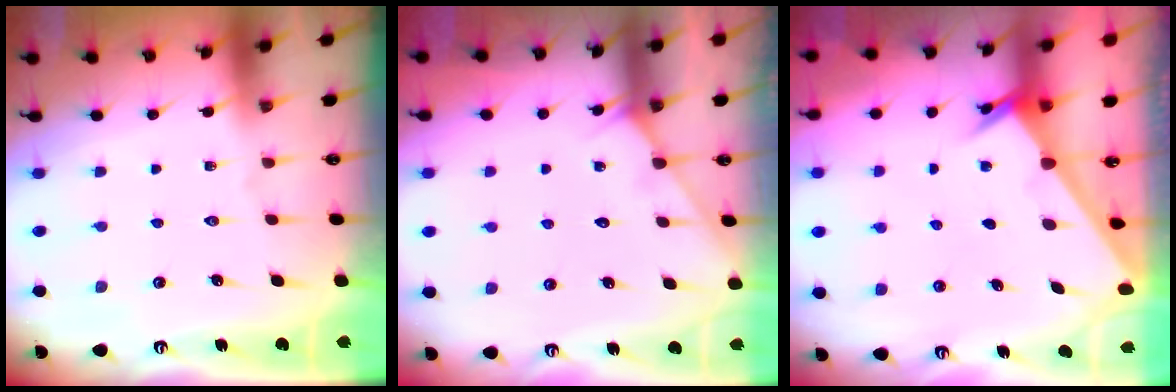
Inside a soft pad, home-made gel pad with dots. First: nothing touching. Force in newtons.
{"total": 3.0, "press": 3.0, "slide": 0.3}
{"total": 2.3, "press": 2.3, "slide": 0.3}